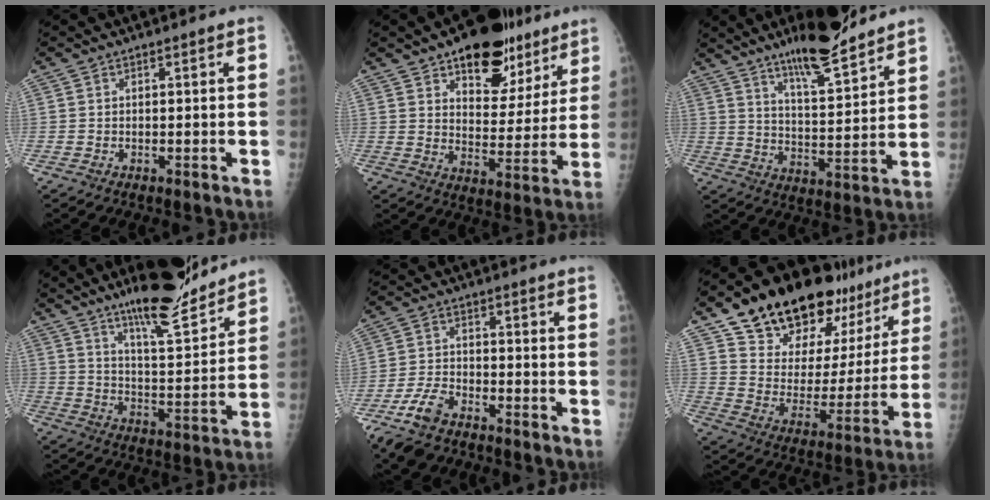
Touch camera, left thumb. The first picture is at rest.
{"total": 17.5, "force": [10.9, 9.3, 10.0], "torque": [-0.074, -0.050, 0.160]}
{"total": 14.3, "force": [10.9, 2.7, 8.9], "torque": [-0.127, -0.071, 0.182]}
{"total": 16.4, "force": [13.1, 2.8, 9.4], "torque": [-0.121, -0.087, 0.216]}
{"total": 8.0, "force": [-5.7, 4.0, 4.0], "torque": [-0.086, 0.017, -0.109]}
{"total": 26.2, "force": [19.0, 13.2, 12.4], "torque": [-0.157, -0.072, 0.290]}